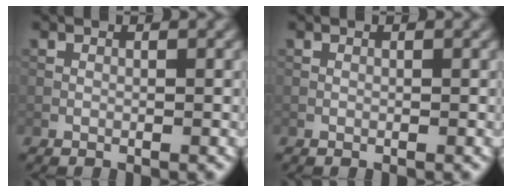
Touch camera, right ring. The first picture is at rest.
{"total": 0.0}